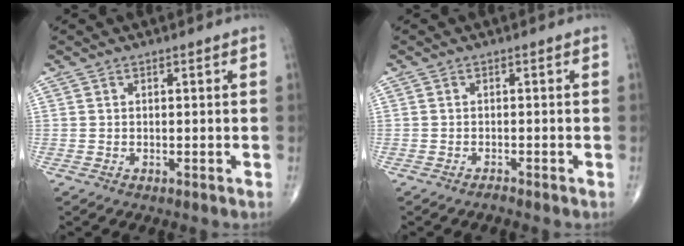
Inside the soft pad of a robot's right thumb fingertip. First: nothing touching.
{"total": 0.8, "force": [-0.8, 0.0, 0.2], "torque": [-0.008, 0.004, -0.014]}